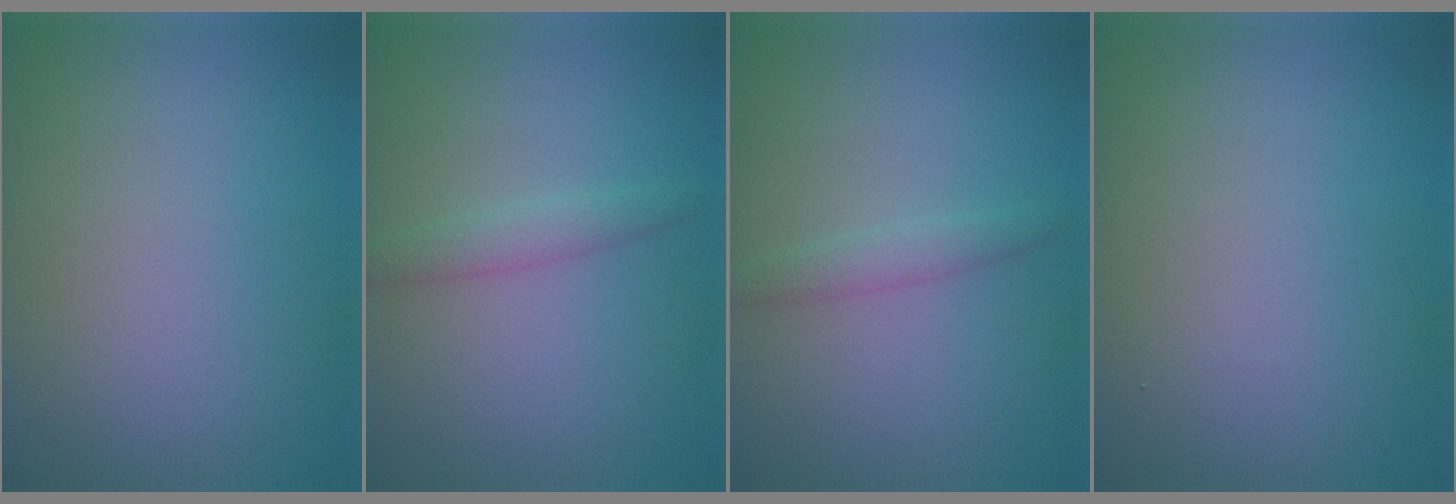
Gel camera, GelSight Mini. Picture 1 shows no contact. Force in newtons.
{"total": 1.7, "press": 1.7, "slide": 0.0}
{"total": 1.6, "press": 1.6, "slide": 0.0}
{"total": 0.0}